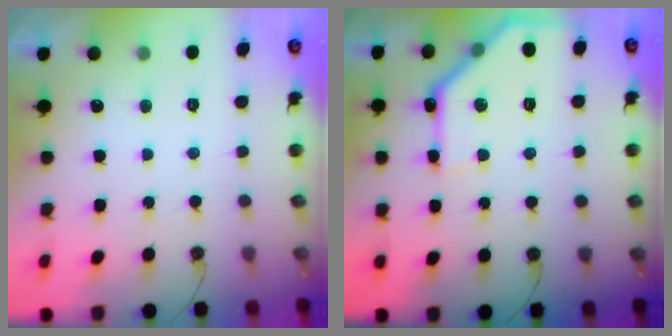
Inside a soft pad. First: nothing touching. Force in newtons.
{"total": 14.7, "press": 14.6, "slide": 0.4}